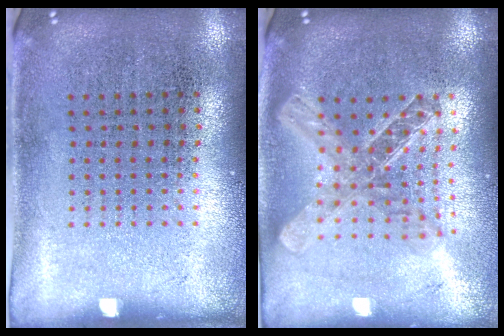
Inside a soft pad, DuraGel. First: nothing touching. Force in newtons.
{"total": 2.0, "press": 1.7, "slide": 1.1}